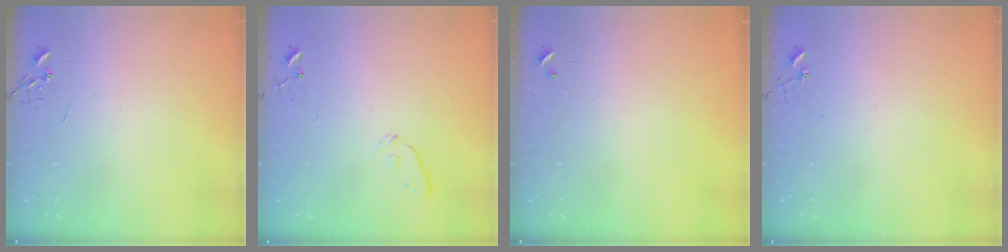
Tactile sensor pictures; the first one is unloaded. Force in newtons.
{"total": 4.4, "press": 4.3, "slide": 0.6}
{"total": 0.0}
{"total": 3.9, "press": 3.9, "slide": 0.3}